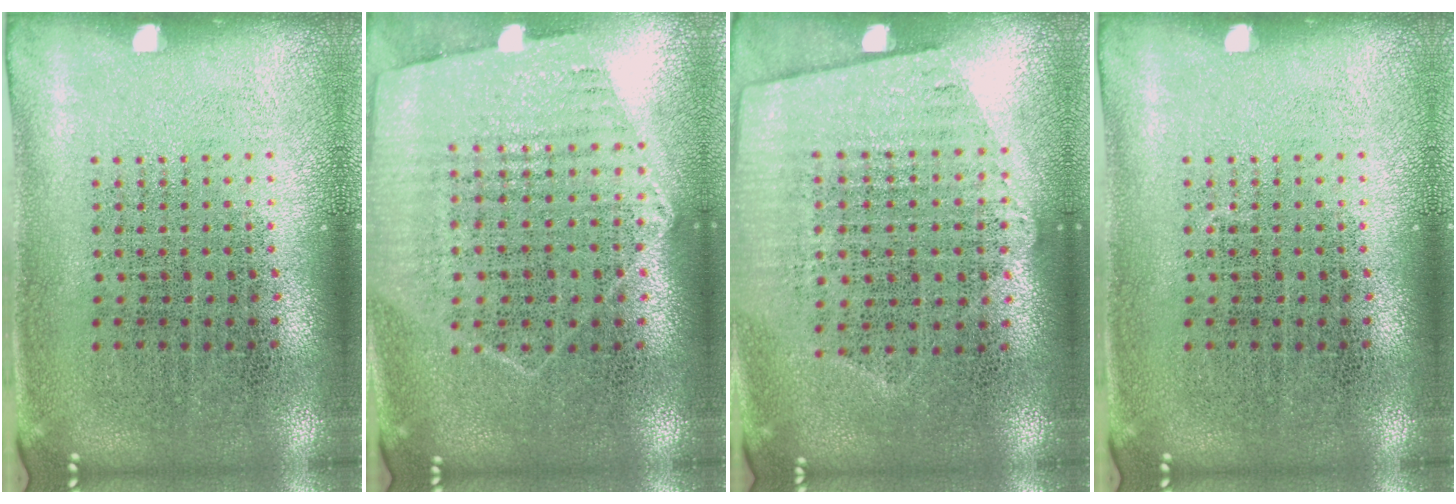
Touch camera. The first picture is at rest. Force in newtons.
{"total": 1.2, "press": 1.1, "slide": 0.4}
{"total": 1.2, "press": 1.1, "slide": 0.6}
{"total": 0.0}